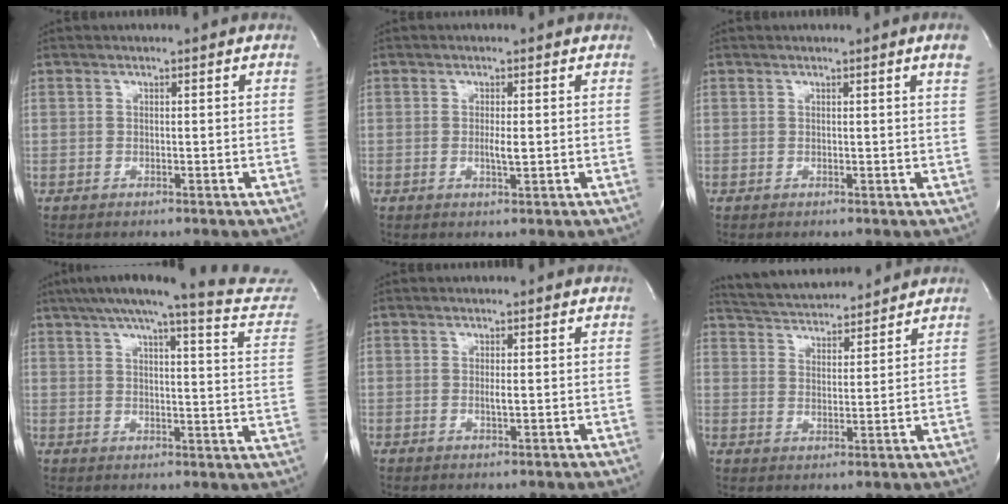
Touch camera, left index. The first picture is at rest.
{"total": 1.7, "force": [-0.1, 0.2, 1.6], "torque": [-0.034, -0.001, 0.000]}
{"total": 1.8, "force": [1.2, -0.5, 1.2], "torque": [-0.020, -0.008, 0.011]}
{"total": 22.2, "force": [19.5, 1.1, 10.7], "torque": [-0.149, -0.033, 0.228]}
{"total": 0.9, "force": [0.0, 0.1, 0.9], "torque": [-0.021, -0.002, 0.001]}
{"total": 12.4, "force": [11.7, 1.8, 3.5], "torque": [-0.065, 0.020, 0.185]}